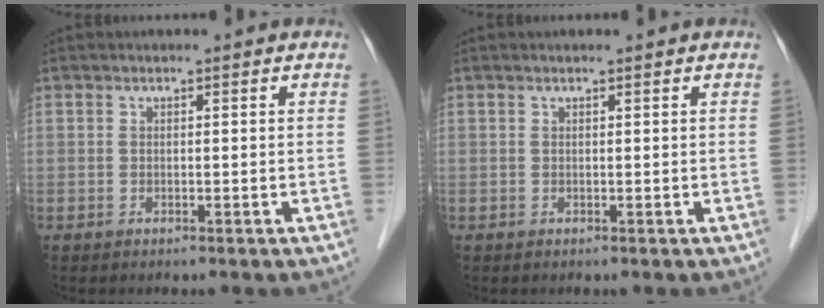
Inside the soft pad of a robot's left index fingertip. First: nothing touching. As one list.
[{"total": 0.0}]